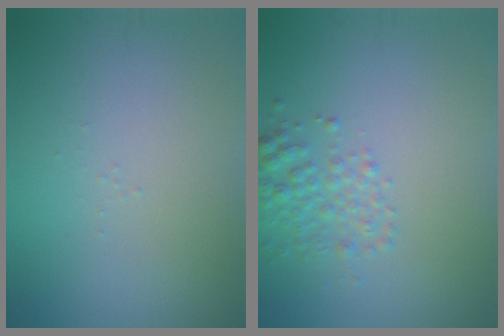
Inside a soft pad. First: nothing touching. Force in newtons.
{"total": 2.5, "press": 2.5, "slide": 0.1}